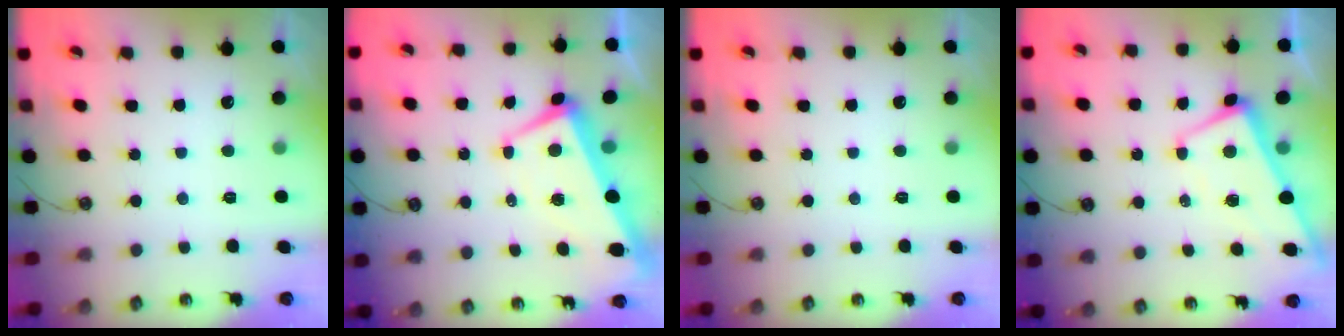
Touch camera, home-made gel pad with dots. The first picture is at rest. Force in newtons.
{"total": 1.9, "press": 1.5, "slide": 1.2}
{"total": 0.0}
{"total": 1.6, "press": 1.4, "slide": 0.7}